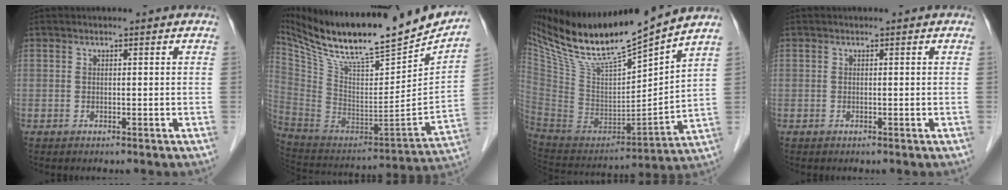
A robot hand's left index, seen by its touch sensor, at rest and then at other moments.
{"total": 28.9, "force": [24.6, 4.4, 14.5], "torque": [-0.254, -0.036, 0.385]}
{"total": 20.9, "force": [17.3, 1.2, 11.6], "torque": [-0.204, -0.006, 0.319]}
{"total": 0.0}